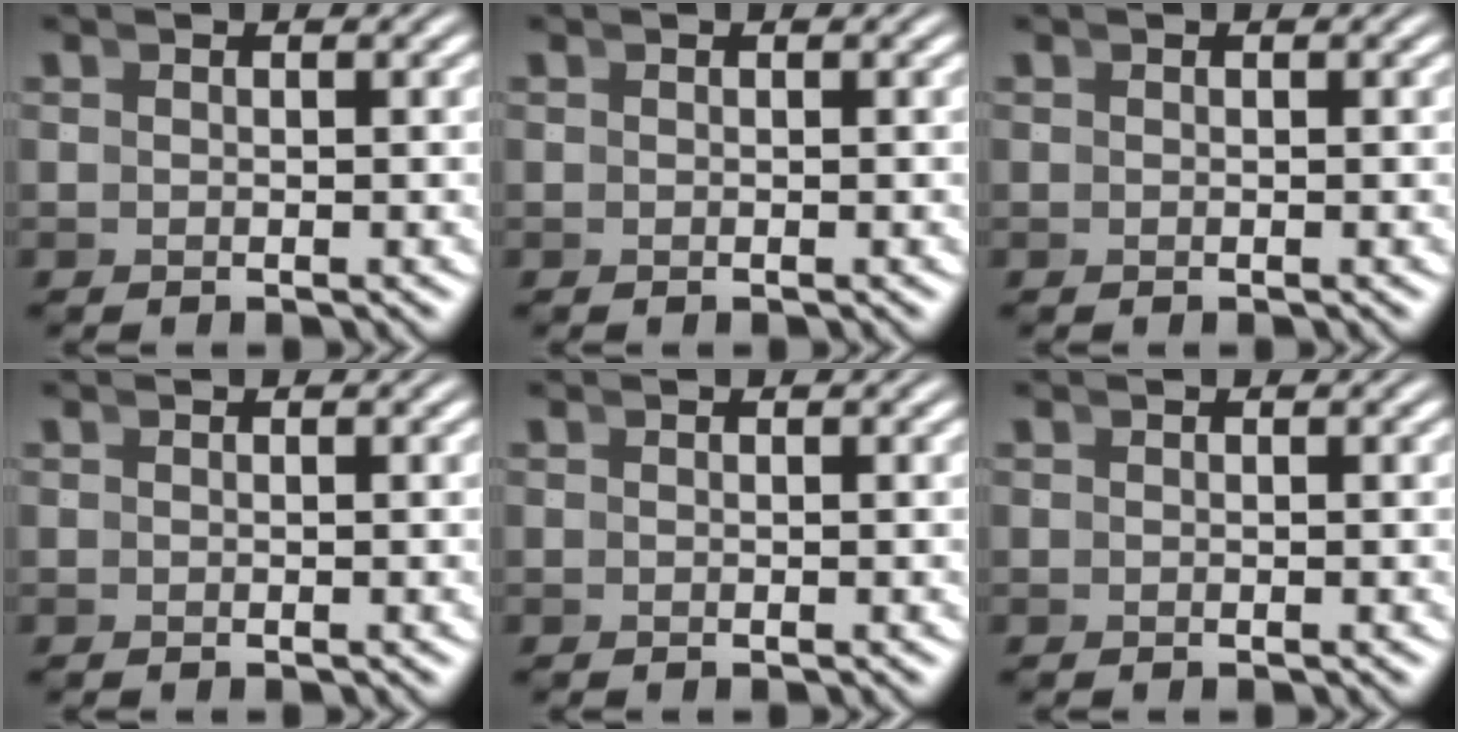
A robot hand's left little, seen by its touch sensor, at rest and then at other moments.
{"total": 0.0}
{"total": 0.0}
{"total": 0.0}
{"total": 0.0}
{"total": 0.0}